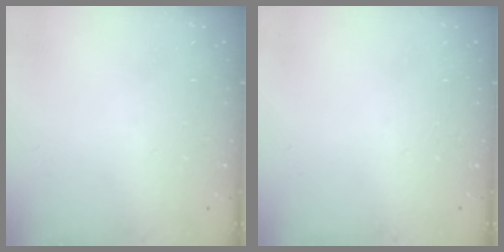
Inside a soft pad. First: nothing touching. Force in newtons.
{"total": 0.0}